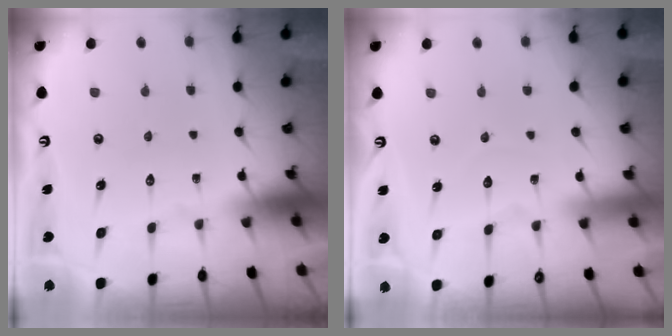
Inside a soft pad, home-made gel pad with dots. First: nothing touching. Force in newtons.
{"total": 4.3, "press": 4.3, "slide": 0.1}